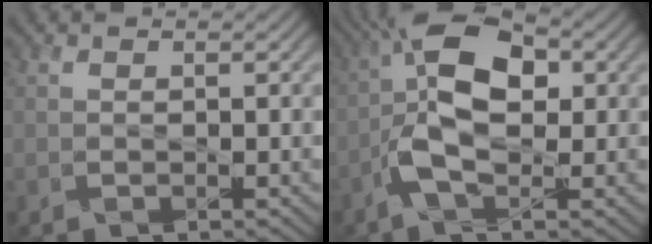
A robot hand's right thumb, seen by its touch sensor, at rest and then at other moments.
{"total": 9.0, "force": [-0.9, 4.1, 8.0], "torque": [-0.155, 0.029, -0.034]}